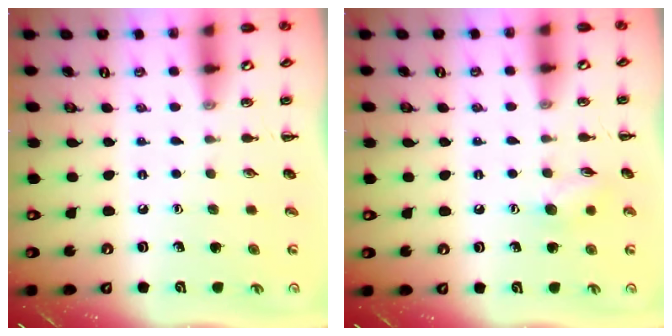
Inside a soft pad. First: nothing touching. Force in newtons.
{"total": 7.1, "press": 7.0, "slide": 1.1}